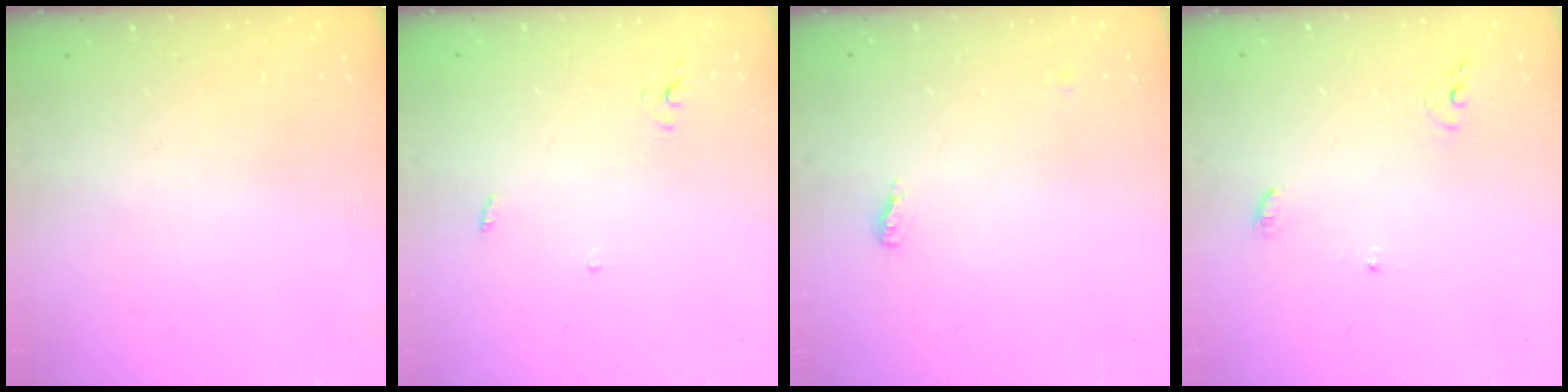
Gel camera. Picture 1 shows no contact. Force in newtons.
{"total": 2.5, "press": 2.5, "slide": 0.1}
{"total": 4.6, "press": 4.5, "slide": 0.7}
{"total": 5.4, "press": 5.4, "slide": 0.2}